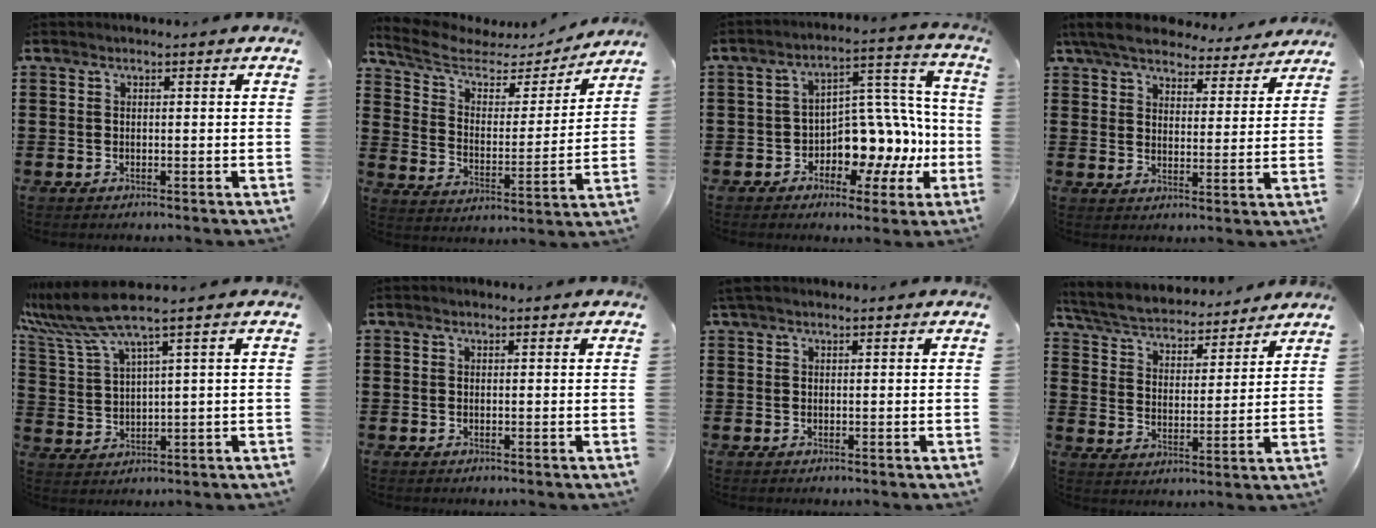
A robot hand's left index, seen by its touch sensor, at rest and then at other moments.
{"total": 6.2, "force": [4.8, 2.9, 2.7], "torque": [-0.080, -0.021, 0.079]}
{"total": 8.3, "force": [-2.1, 5.9, 5.4], "torque": [-0.102, -0.011, -0.034]}
{"total": 6.7, "force": [6.2, 1.1, 2.1], "torque": [-0.069, -0.030, 0.111]}
{"total": 6.7, "force": [4.9, 0.1, 4.6], "torque": [-0.122, -0.024, 0.082]}
{"total": 0.0}
{"total": 0.8, "force": [0.4, 0.1, 0.6], "torque": [-0.013, 0.001, 0.009]}
{"total": 4.8, "force": [4.7, 0.5, 1.0], "torque": [-0.045, -0.032, 0.076]}